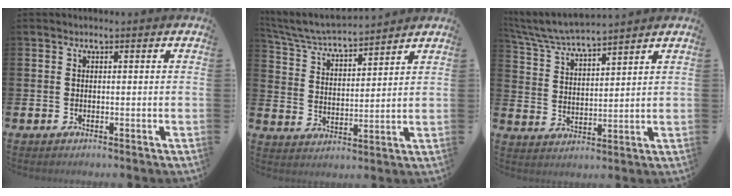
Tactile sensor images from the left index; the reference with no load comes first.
{"total": 5.5, "force": [5.3, 0.6, 1.4], "torque": [-0.055, -0.037, 0.091]}
{"total": 6.1, "force": [5.9, 0.3, 1.4], "torque": [-0.056, -0.034, 0.105]}